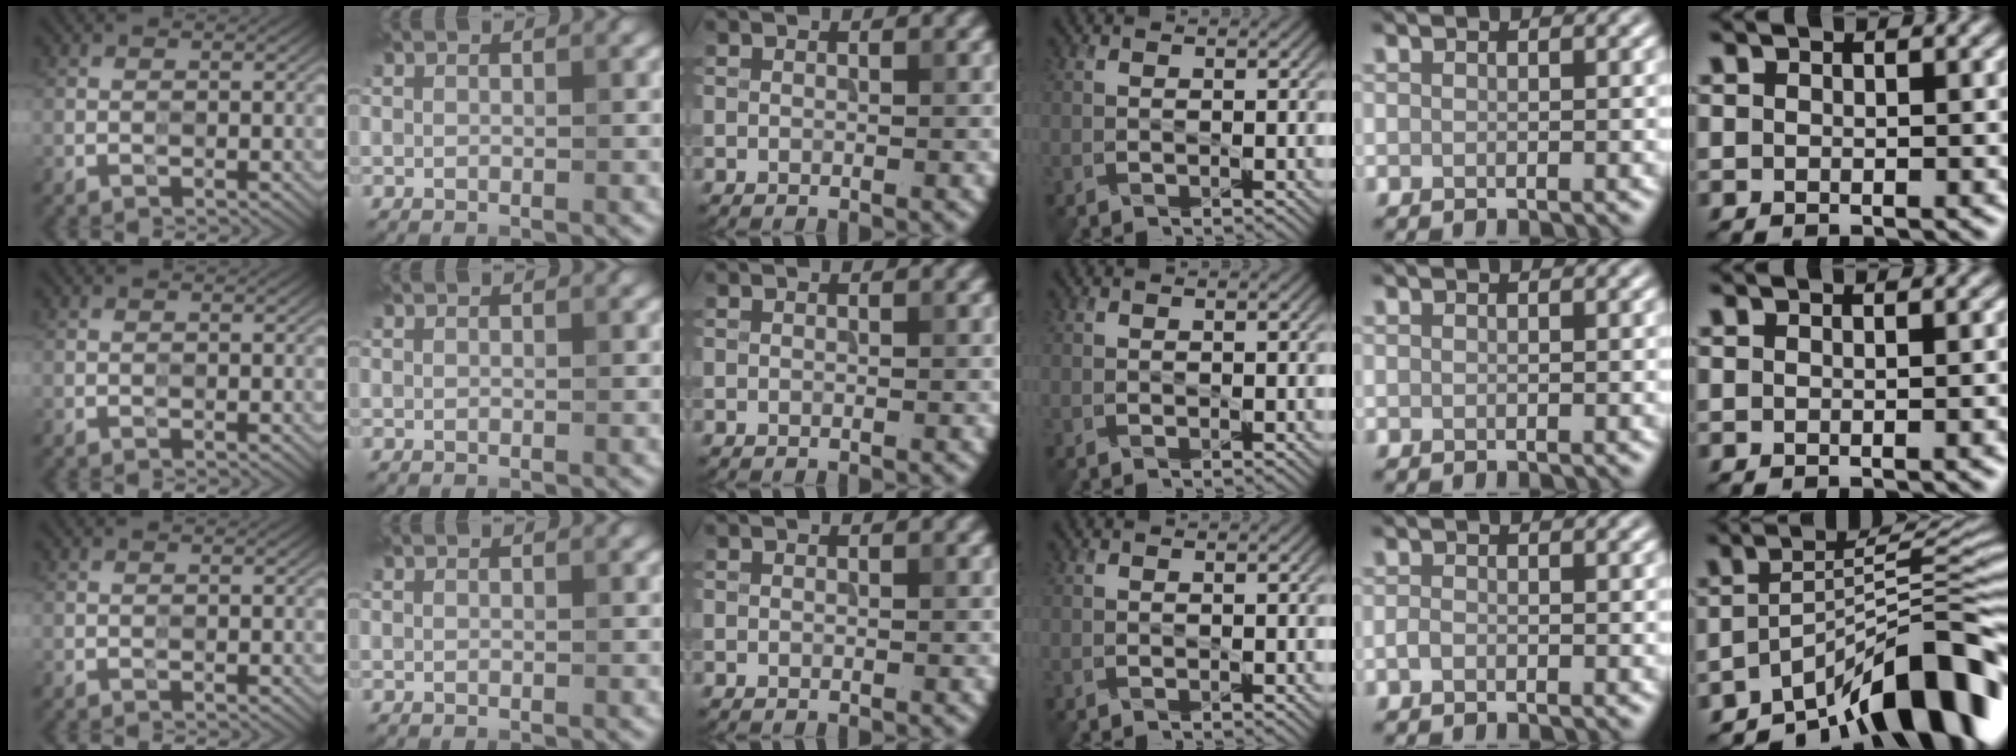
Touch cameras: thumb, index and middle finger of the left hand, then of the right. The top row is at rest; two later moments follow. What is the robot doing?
{"motion": "press", "object": "grip strengthener"}